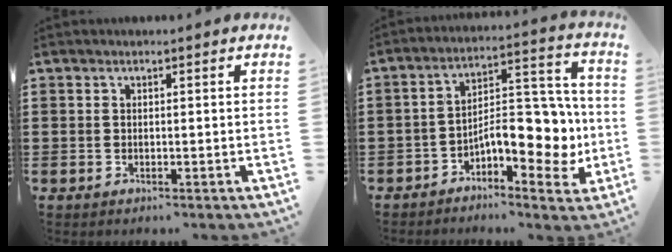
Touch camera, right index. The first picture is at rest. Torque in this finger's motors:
{"motor_torque": [1.35, -0.79, 0.31, 0.14]}